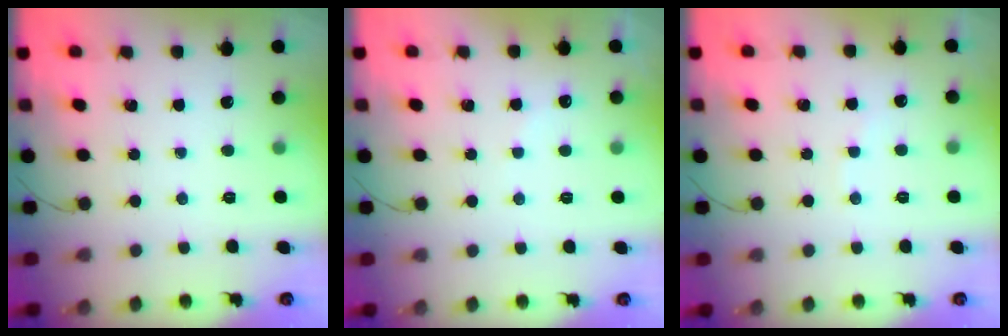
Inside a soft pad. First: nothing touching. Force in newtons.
{"total": 5.3, "press": 5.2, "slide": 1.0}
{"total": 4.8, "press": 4.7, "slide": 0.7}